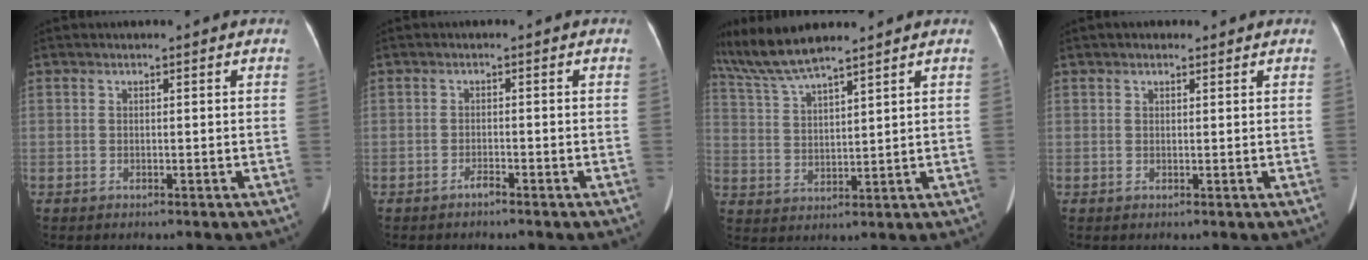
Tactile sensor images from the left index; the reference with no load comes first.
{"total": 1.1, "force": [-1.0, 0.0, 0.4], "torque": [-0.007, -0.003, -0.018]}
{"total": 8.9, "force": [7.9, 0.3, 4.0], "torque": [-0.094, 0.018, 0.158]}
{"total": 1.5, "force": [1.0, 0.9, 0.6], "torque": [-0.014, 0.015, 0.011]}